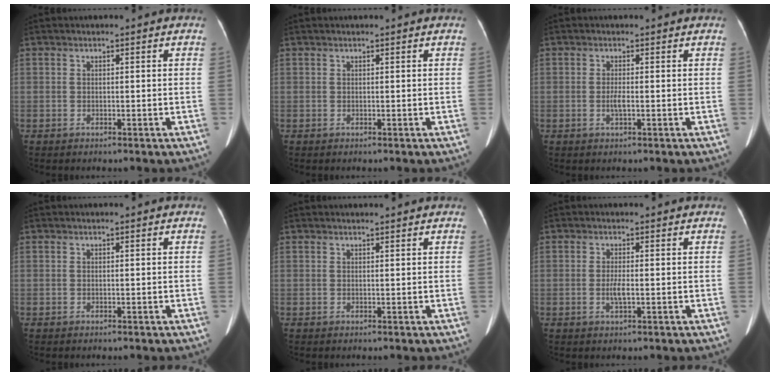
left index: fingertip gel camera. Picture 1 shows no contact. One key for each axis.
{"total": 0.0}
{"total": 1.3, "fx": -0.2, "fy": 0.1, "fz": 1.3, "tx": -0.026, "ty": 0.000, "tz": -0.005}
{"total": 0.0}
{"total": 1.9, "fx": 1.9, "fy": 0.1, "fz": 0.4, "tx": -0.009, "ty": 0.016, "tz": 0.024}
{"total": 1.8, "fx": -0.2, "fy": 0.2, "fz": 1.7, "tx": -0.036, "ty": -0.001, "tz": -0.003}